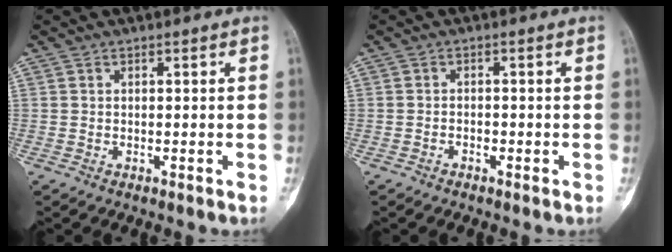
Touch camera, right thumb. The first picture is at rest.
{"total": 1.0, "force": [-0.6, 0.6, 0.5], "torque": [-0.002, 0.005, -0.013]}